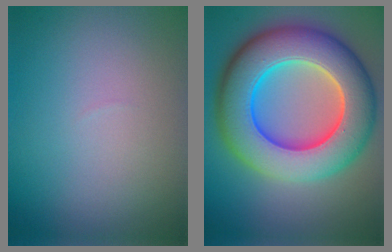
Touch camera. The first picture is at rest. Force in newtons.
{"total": 13.2, "press": 13.1, "slide": 0.3}